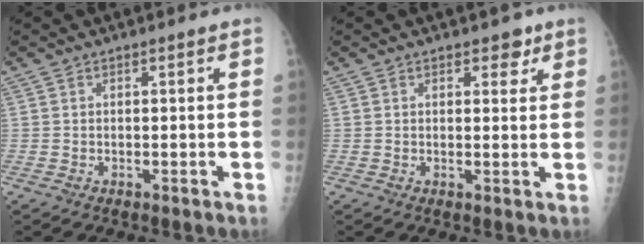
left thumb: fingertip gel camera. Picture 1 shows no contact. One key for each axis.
{"total": 2.9, "fx": 1.9, "fy": 1.7, "fz": 1.4, "tx": 0.004, "ty": -0.009, "tz": 0.022}